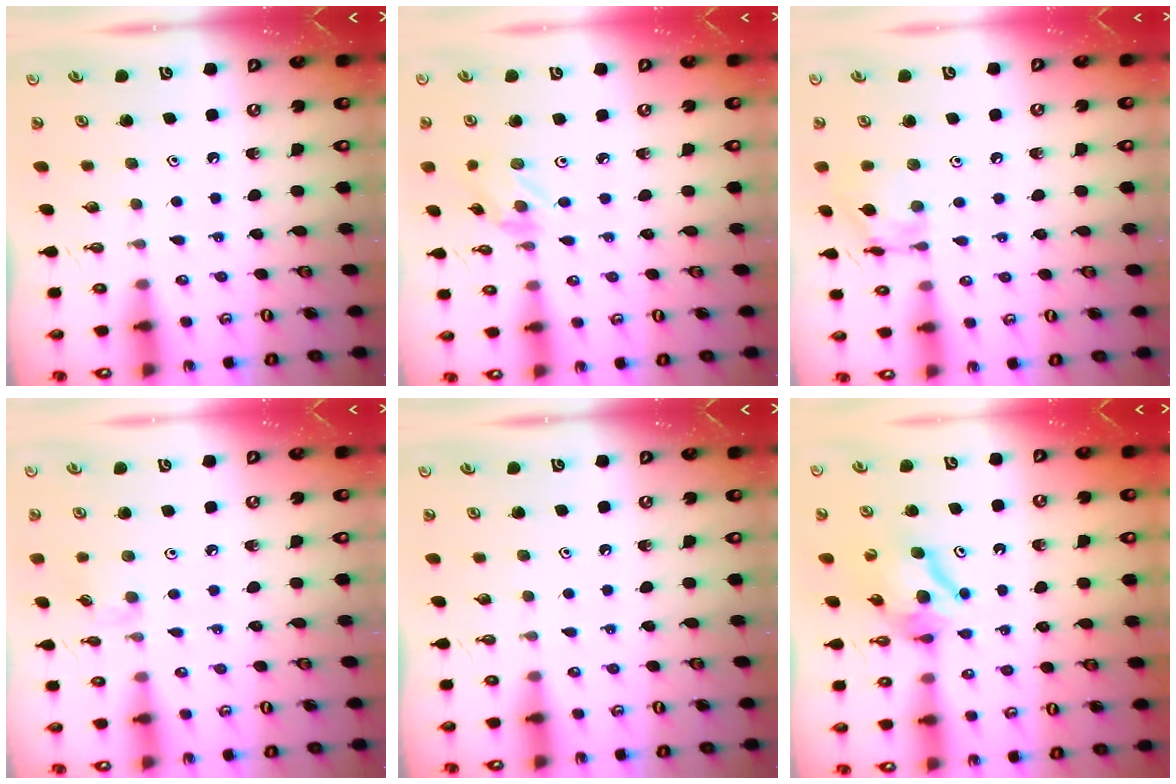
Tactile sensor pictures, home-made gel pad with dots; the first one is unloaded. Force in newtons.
{"total": 2.1, "press": 2.1, "slide": 0.3}
{"total": 11.5, "press": 11.5, "slide": 0.9}
{"total": 5.1, "press": 5.1, "slide": 0.7}
{"total": 0.0}
{"total": 7.8, "press": 7.8, "slide": 0.6}